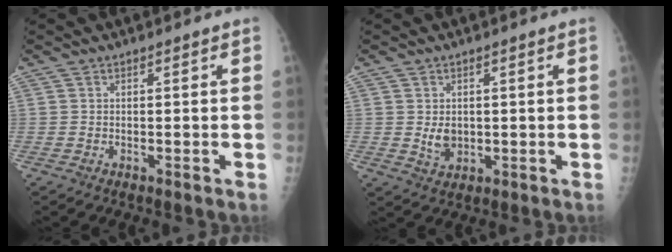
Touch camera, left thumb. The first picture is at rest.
{"total": 3.0, "force": [0.0, 2.3, 1.9], "torque": [-0.024, -0.003, 0.006]}